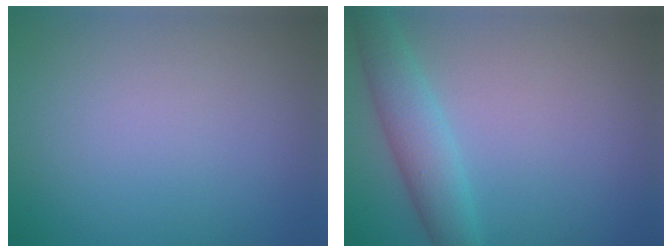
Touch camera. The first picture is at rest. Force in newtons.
{"total": 3.8, "press": 3.8, "slide": 0.1}